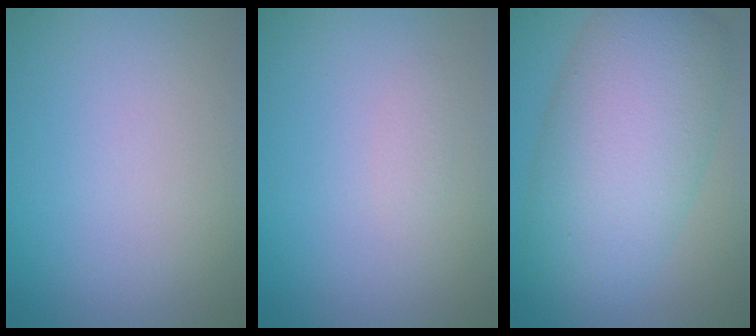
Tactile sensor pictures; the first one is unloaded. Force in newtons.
{"total": 0.7, "press": 0.7, "slide": 0.1}
{"total": 10.4, "press": 10.4, "slide": 0.4}